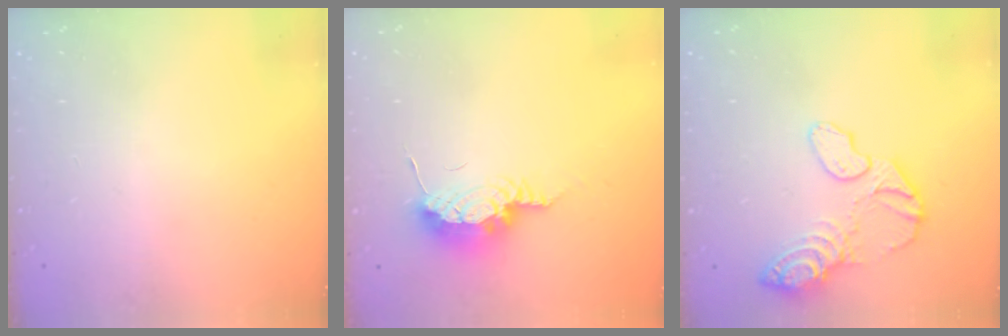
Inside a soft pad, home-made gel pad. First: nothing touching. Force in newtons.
{"total": 8.5, "press": 8.4, "slide": 1.4}
{"total": 11.4, "press": 11.4, "slide": 0.9}